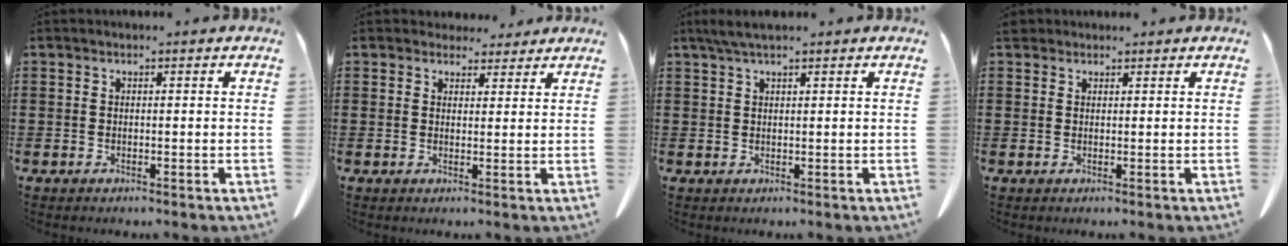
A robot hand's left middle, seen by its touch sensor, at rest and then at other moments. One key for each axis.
{"total": 3.4, "fx": 3.0, "fy": 1.5, "fz": 0.6, "tx": -0.012, "ty": -0.006, "tz": 0.056}
{"total": 2.2, "fx": 1.6, "fy": 0.2, "fz": 1.6, "tx": -0.034, "ty": -0.001, "tz": 0.030}
{"total": 1.6, "fx": 1.3, "fy": 0.7, "fz": 0.4, "tx": -0.014, "ty": 0.004, "tz": 0.027}